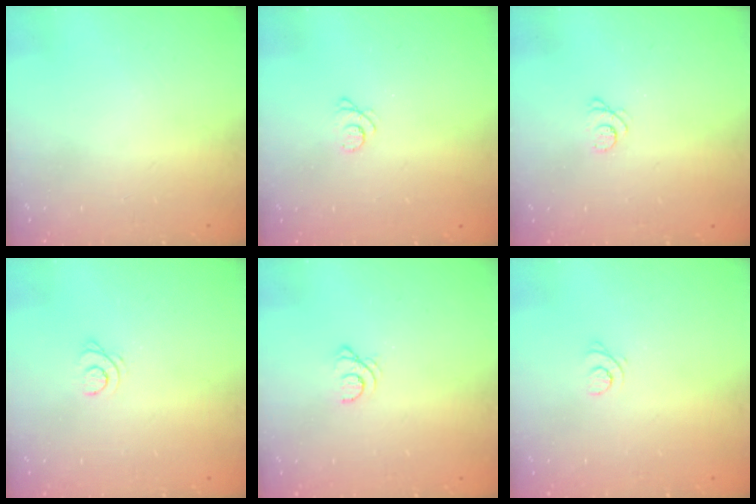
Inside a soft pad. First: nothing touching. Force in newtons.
{"total": 2.6, "press": 2.6, "slide": 0.3}
{"total": 2.7, "press": 2.7, "slide": 0.3}
{"total": 4.0, "press": 3.9, "slide": 0.5}
{"total": 2.4, "press": 2.4, "slide": 0.3}
{"total": 2.9, "press": 2.9, "slide": 0.3}